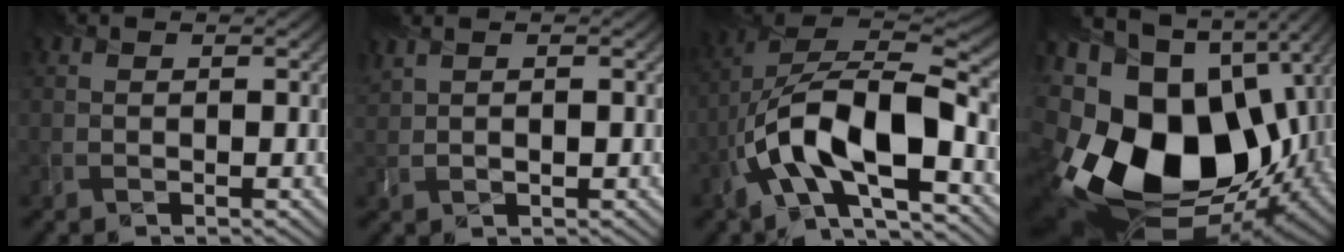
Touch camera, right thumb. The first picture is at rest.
{"total": 1.7, "force": [1.3, 0.3, 1.1], "torque": [-0.027, 0.004, 0.025]}
{"total": 14.5, "force": [-5.4, 5.7, 12.1], "torque": [-0.221, -0.001, -0.099]}
{"total": 23.0, "force": [-4.0, 15.8, 16.1], "torque": [-0.375, -0.077, -0.025]}